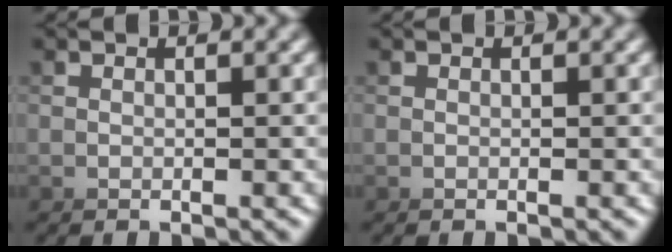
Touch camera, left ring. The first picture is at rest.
{"total": 0.0}